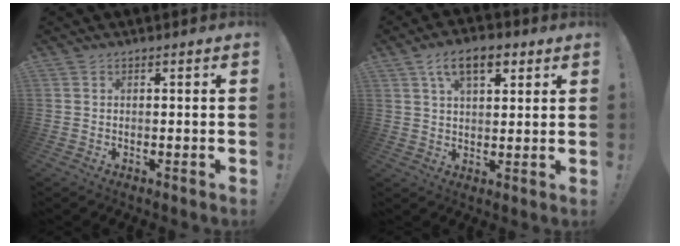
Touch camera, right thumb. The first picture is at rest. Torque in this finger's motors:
{"motor_torque": [0.51, 2.41, 1.20, 0.28, 0.05]}